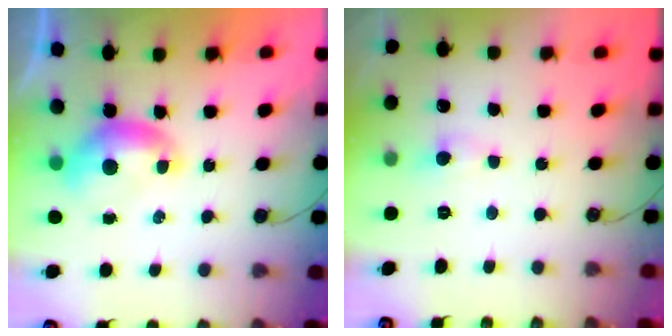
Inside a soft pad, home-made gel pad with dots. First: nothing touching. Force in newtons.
{"total": 1.0, "press": 0.8, "slide": 0.6}